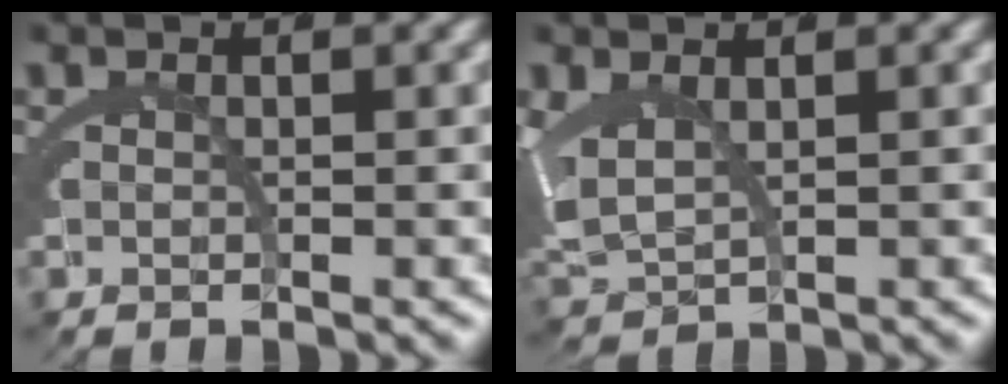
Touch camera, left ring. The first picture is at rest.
{"total": 3.8, "force": [0.4, 2.7, 2.7], "torque": [-0.093, -0.026, 0.031]}